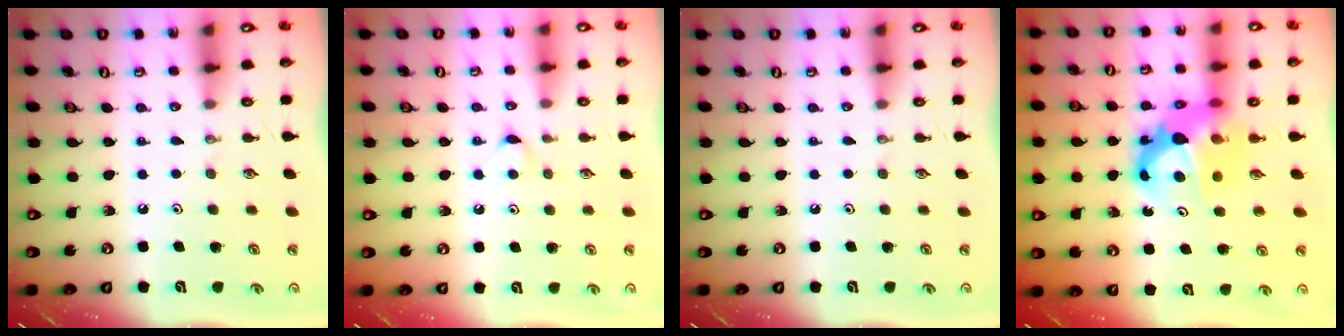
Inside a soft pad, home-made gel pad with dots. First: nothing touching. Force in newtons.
{"total": 3.6, "press": 3.6, "slide": 0.4}
{"total": 0.0}
{"total": 8.0, "press": 8.0, "slide": 0.5}